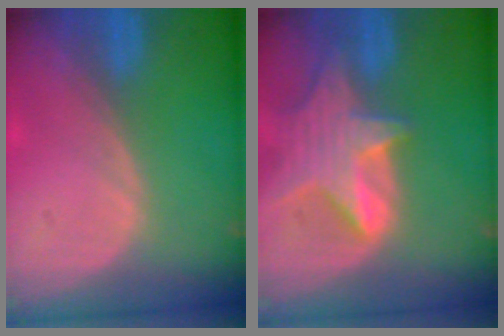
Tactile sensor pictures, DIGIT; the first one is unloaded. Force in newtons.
{"total": 8.1, "press": 7.4, "slide": 3.4}